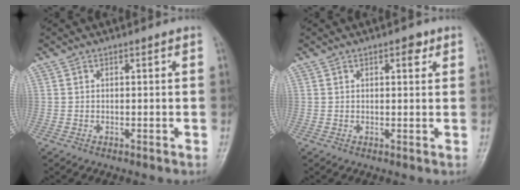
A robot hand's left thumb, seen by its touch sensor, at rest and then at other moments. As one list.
[{"total": 2.3, "force": [1.2, 1.1, 1.6], "torque": [-0.014, -0.002, 0.014]}]